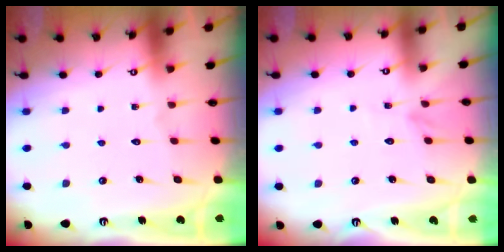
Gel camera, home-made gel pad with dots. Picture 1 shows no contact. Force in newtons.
{"total": 2.8, "press": 2.8, "slide": 0.3}